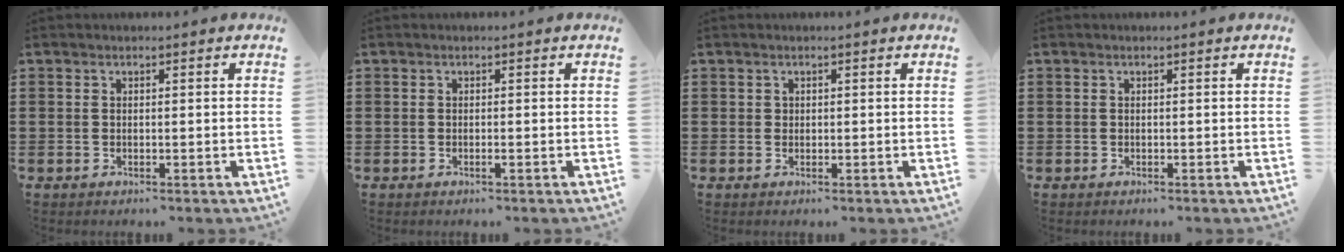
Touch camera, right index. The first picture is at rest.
{"total": 0.6, "force": [-0.2, -0.1, 0.5], "torque": [-0.008, -0.004, -0.004]}
{"total": 0.6, "force": [0.3, 0.6, 0.1], "torque": [-0.004, 0.003, 0.005]}
{"total": 0.0}